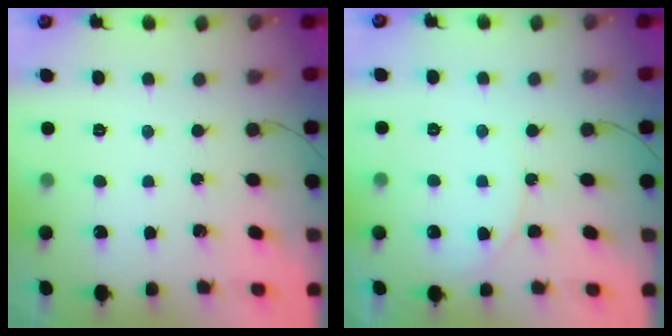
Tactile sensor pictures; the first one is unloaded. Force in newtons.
{"total": 5.6, "press": 5.6, "slide": 0.8}